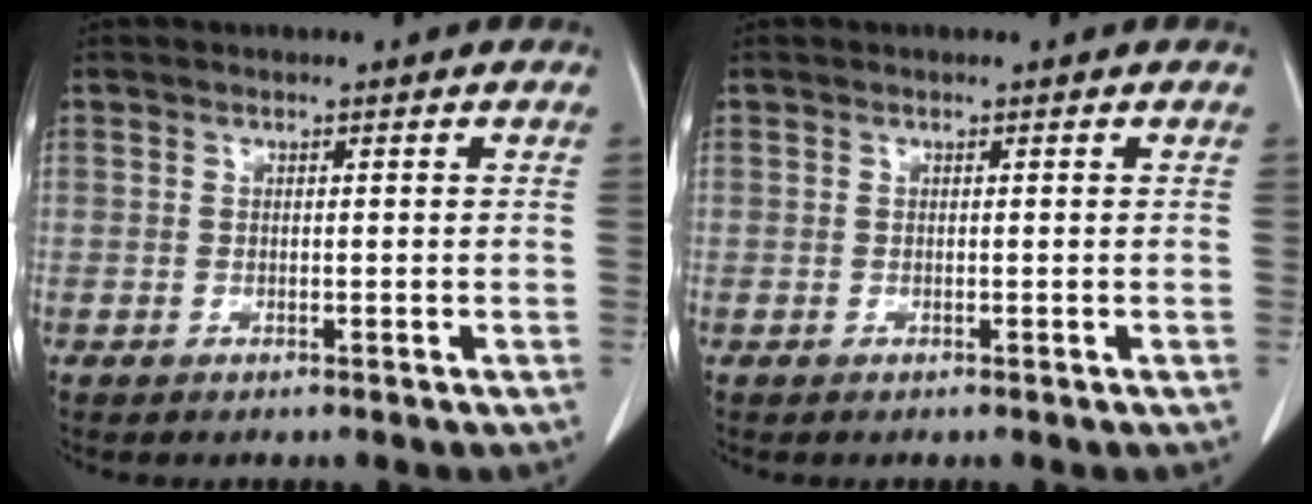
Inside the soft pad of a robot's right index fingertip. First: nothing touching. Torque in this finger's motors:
{"motor_torque": [0.00, 0.00, 0.00, 0.00]}